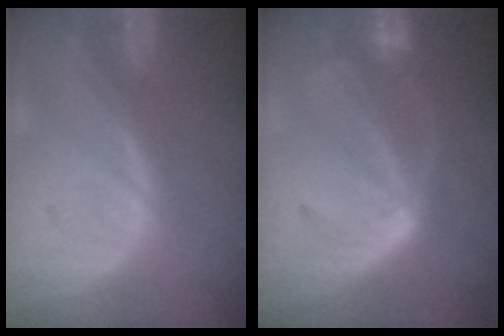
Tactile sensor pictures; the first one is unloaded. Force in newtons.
{"total": 5.5, "press": 5.3, "slide": 1.6}